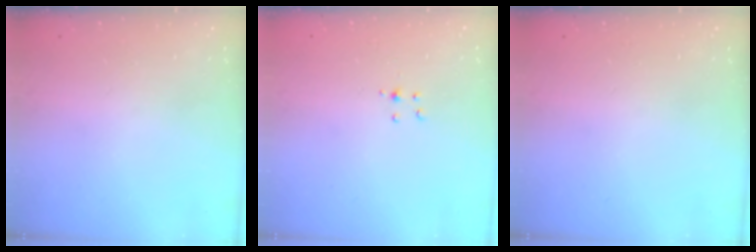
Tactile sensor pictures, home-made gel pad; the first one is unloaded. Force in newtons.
{"total": 3.5, "press": 3.4, "slide": 0.8}
{"total": 0.0}